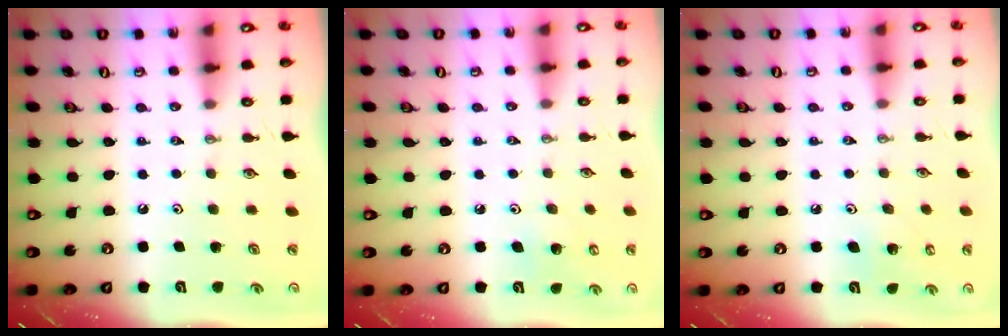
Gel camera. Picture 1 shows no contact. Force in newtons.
{"total": 6.0, "press": 6.0, "slide": 0.5}
{"total": 7.4, "press": 7.4, "slide": 0.4}